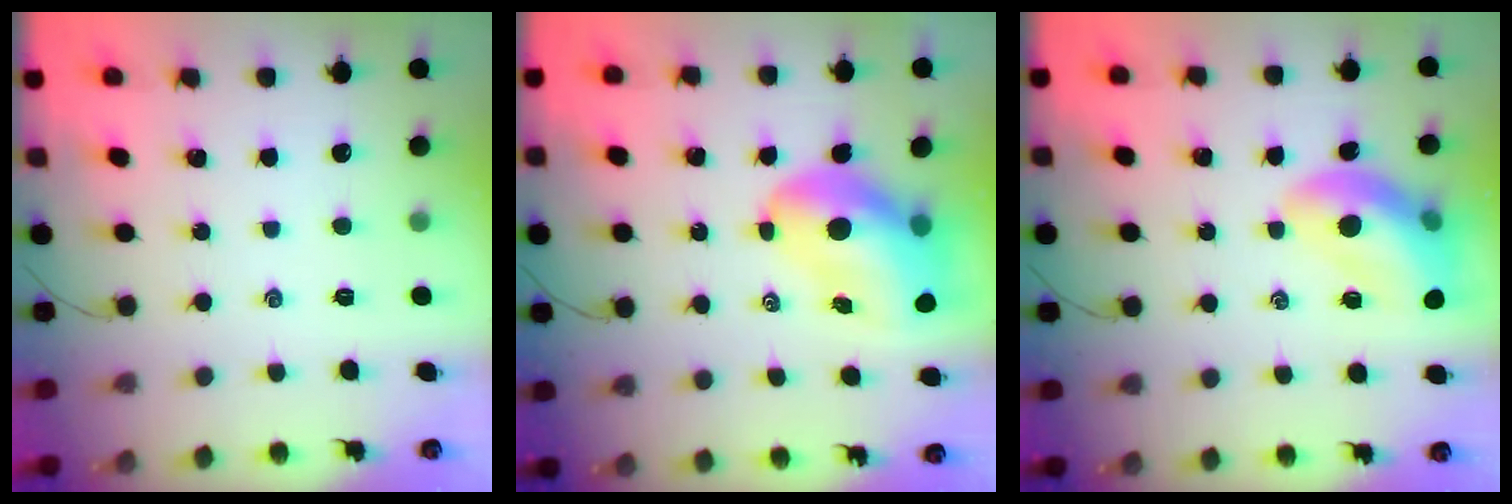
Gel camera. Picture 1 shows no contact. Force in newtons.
{"total": 12.7, "press": 12.1, "slide": 3.8}
{"total": 14.2, "press": 13.7, "slide": 3.8}